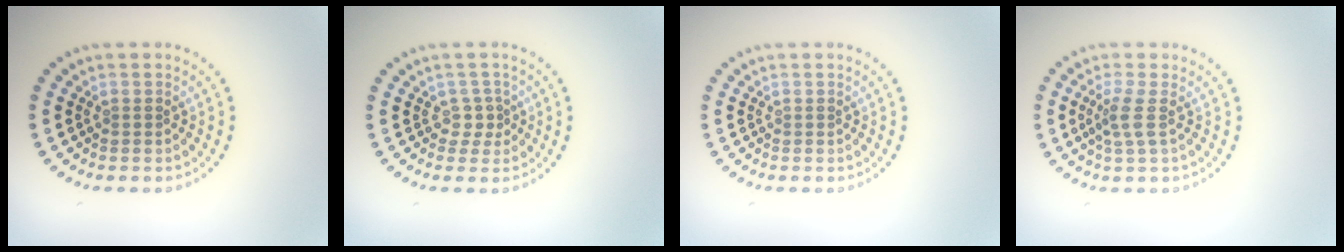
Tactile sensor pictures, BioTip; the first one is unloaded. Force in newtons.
{"total": 1.4, "press": 0.9, "slide": 1.0}
{"total": 0.0}
{"total": 1.9, "press": 1.4, "slide": 1.3}